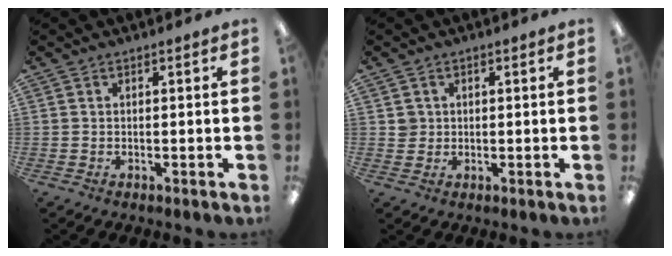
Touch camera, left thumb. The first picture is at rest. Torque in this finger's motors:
{"motor_torque": [-0.03, 0.01, 0.00, -0.03, 0.00]}